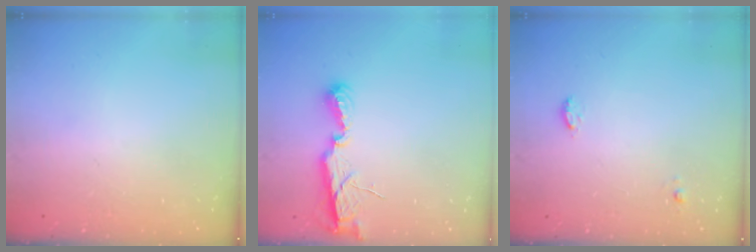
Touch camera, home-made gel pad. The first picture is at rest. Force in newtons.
{"total": 7.0, "press": 7.0, "slide": 0.5}
{"total": 5.9, "press": 4.3, "slide": 4.1}